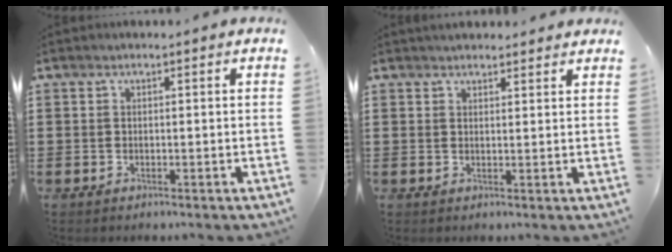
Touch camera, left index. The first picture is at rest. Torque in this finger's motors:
{"motor_torque": [2.14, 0.00, 0.29, 0.02]}